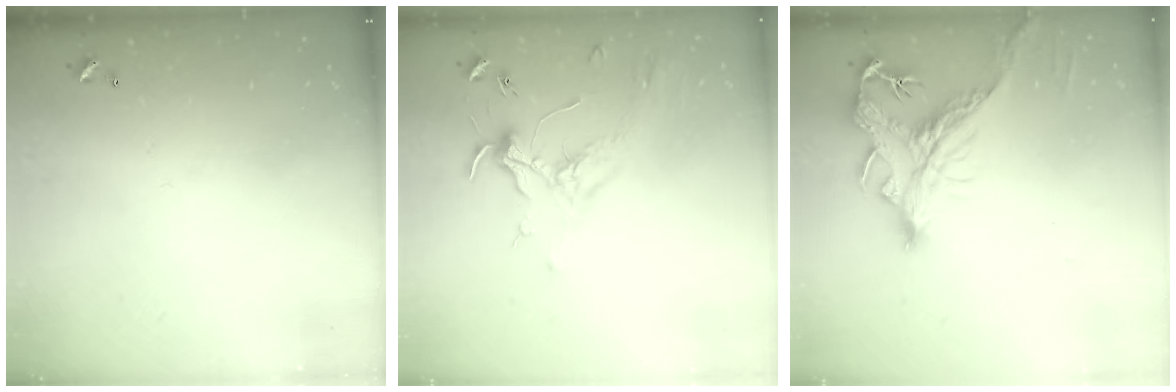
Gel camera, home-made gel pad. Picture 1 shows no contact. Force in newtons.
{"total": 1.8, "press": 1.6, "slide": 0.8}
{"total": 3.2, "press": 3.0, "slide": 1.3}